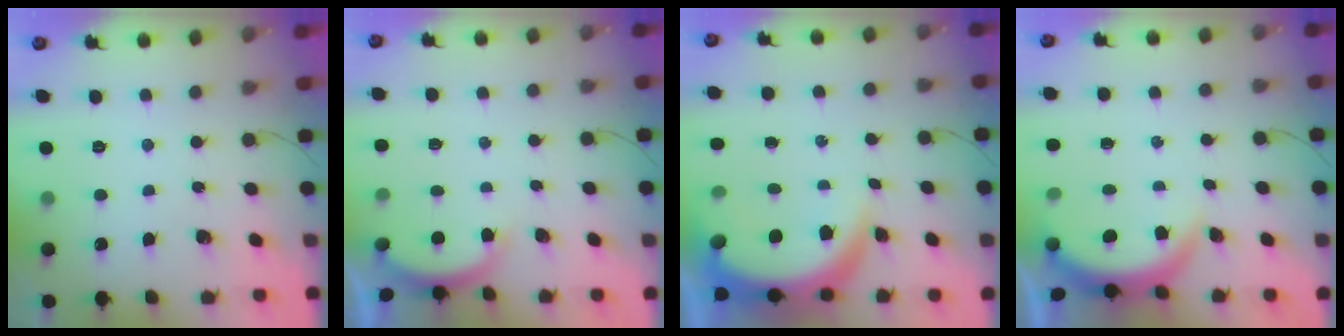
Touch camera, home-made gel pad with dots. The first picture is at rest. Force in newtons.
{"total": 1.3, "press": 1.2, "slide": 0.5}
{"total": 10.0, "press": 9.9, "slide": 1.0}
{"total": 3.8, "press": 3.8, "slide": 0.3}